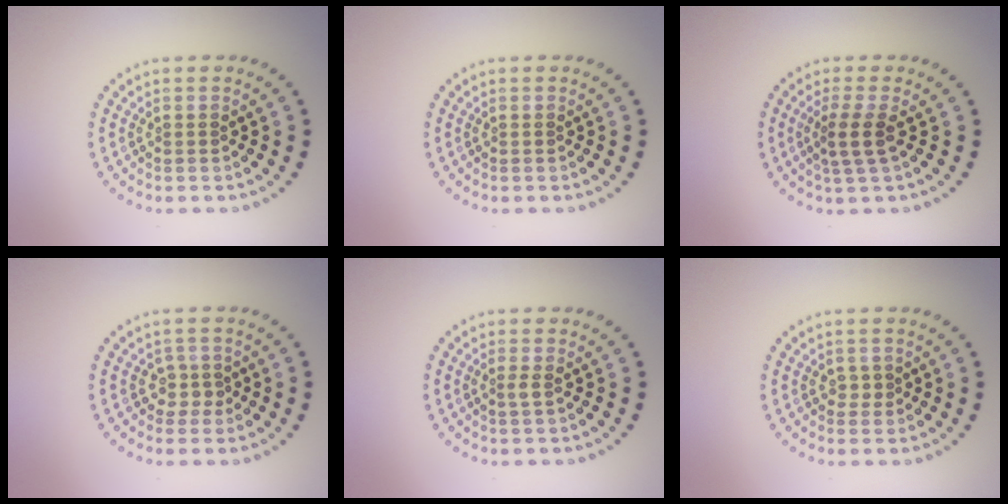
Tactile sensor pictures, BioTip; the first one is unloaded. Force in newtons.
{"total": 0.0}
{"total": 2.2, "press": 1.8, "slide": 1.3}
{"total": 1.7, "press": 1.2, "slide": 1.1}
{"total": 0.8, "press": 0.5, "slide": 0.6}
{"total": 1.0, "press": 0.9, "slide": 0.3}